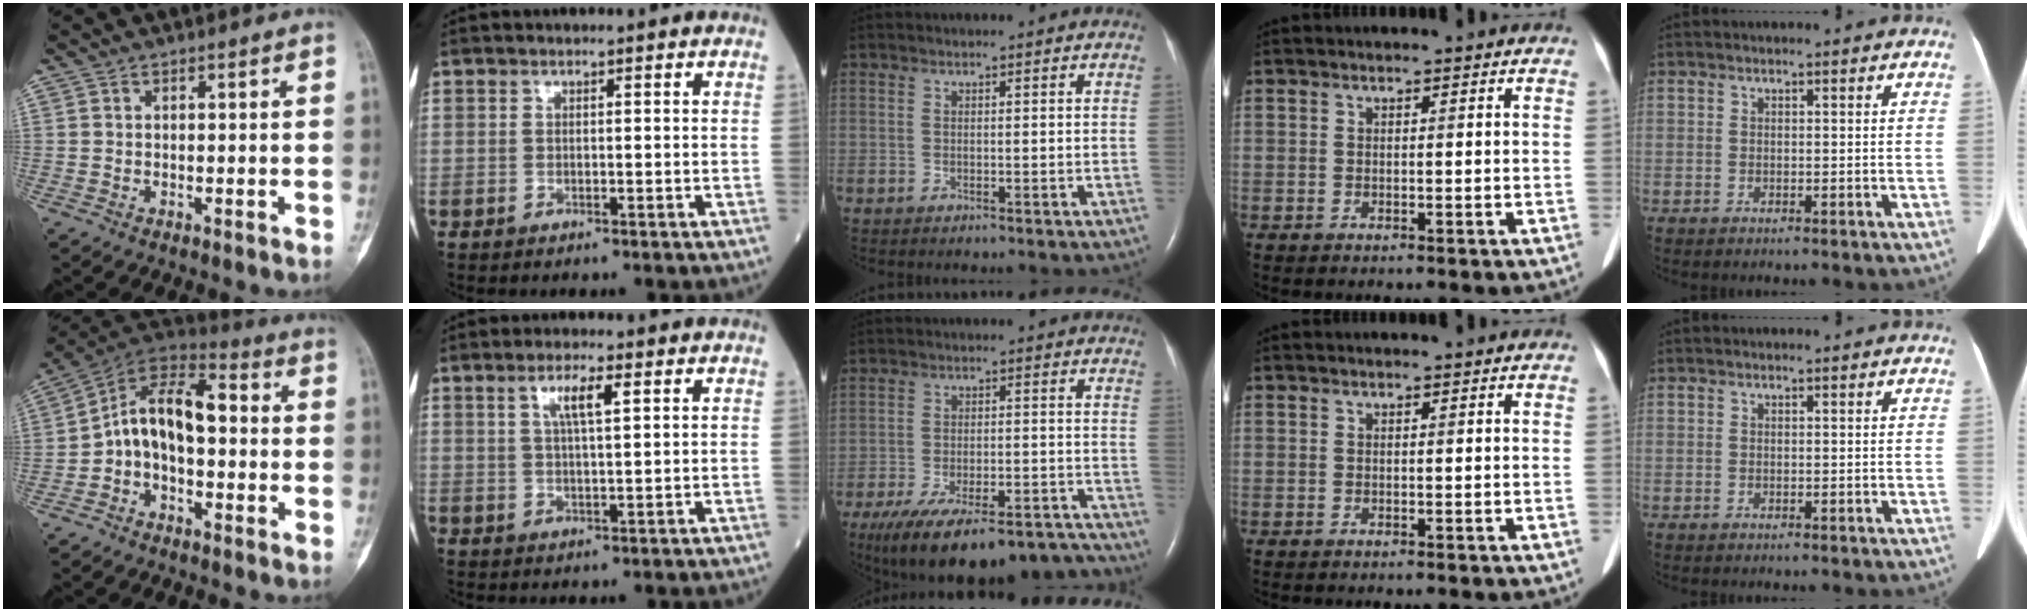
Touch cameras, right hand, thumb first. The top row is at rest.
{"thumb": {"total": 12.6, "force": [-0.9, 7.8, 9.9], "torque": [-0.148, 0.053, -0.029]}, "index": {"total": 4.7, "force": [1.9, 0.6, 4.2], "torque": [-0.080, 0.004, 0.036]}, "middle": {"total": 21.2, "force": [-17.6, 6.4, 10.0], "torque": [-0.141, 0.001, -0.245]}}